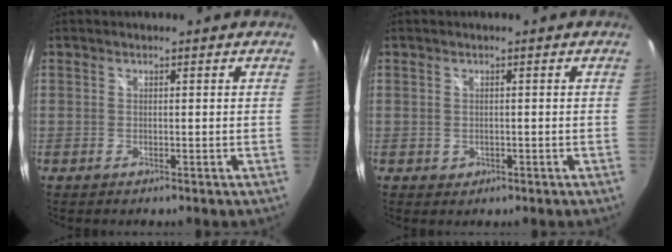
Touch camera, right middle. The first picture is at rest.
{"total": 1.3, "force": [-0.2, 1.2, 0.5], "torque": [-0.006, -0.002, -0.003]}